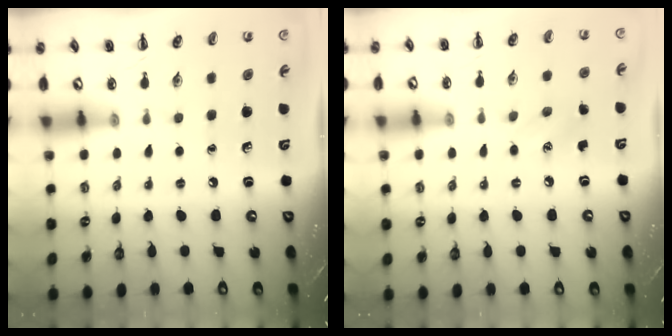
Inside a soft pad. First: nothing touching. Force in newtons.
{"total": 6.8, "press": 6.5, "slide": 1.7}